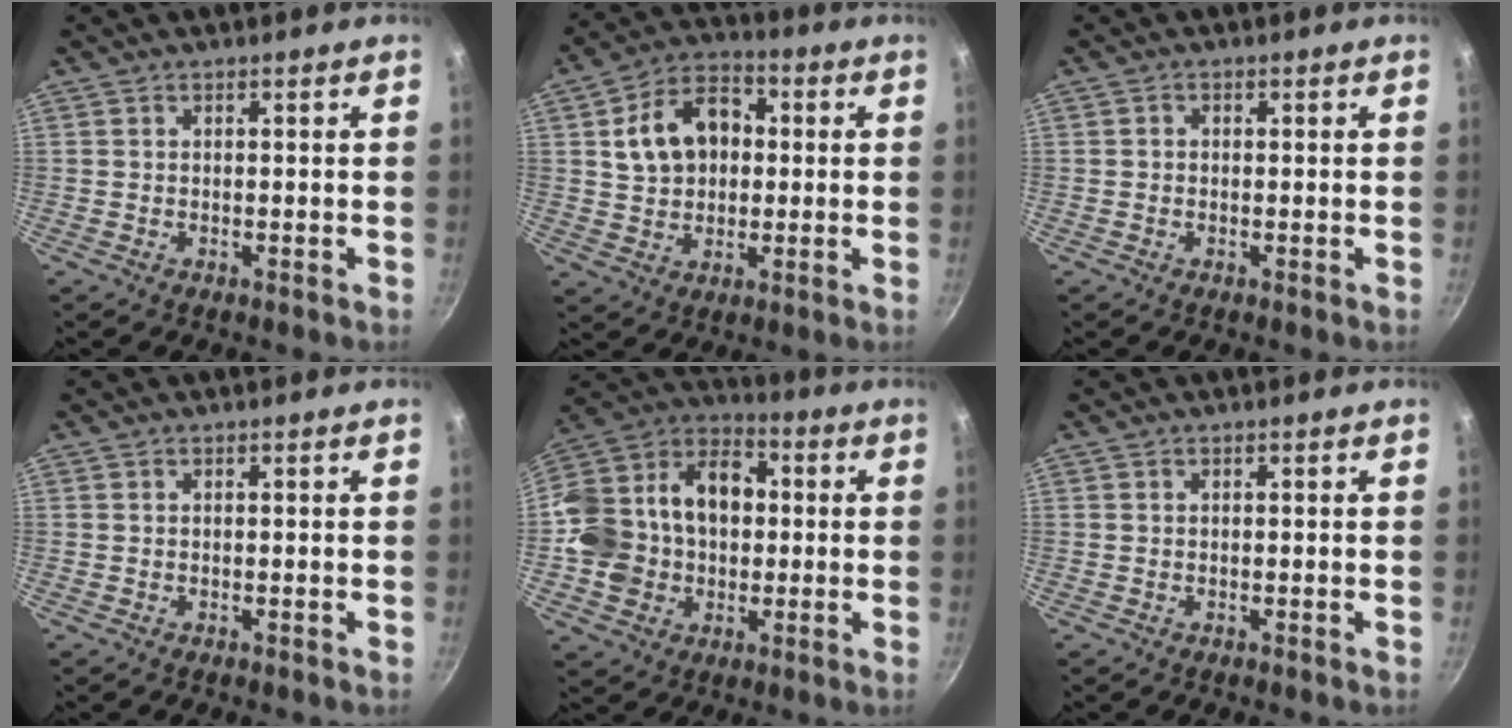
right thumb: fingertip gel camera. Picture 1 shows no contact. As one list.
[{"total": 12.6, "force": [2.1, 9.1, 8.5], "torque": [-0.119, 0.017, 0.031]}, {"total": 0.6, "force": [0.0, 0.6, 0.2], "torque": [0.002, 0.002, -0.003]}, {"total": 0.0}, {"total": 21.5, "force": [-0.2, 16.2, 14.0], "torque": [-0.258, 0.038, -0.003]}, {"total": 0.0}]